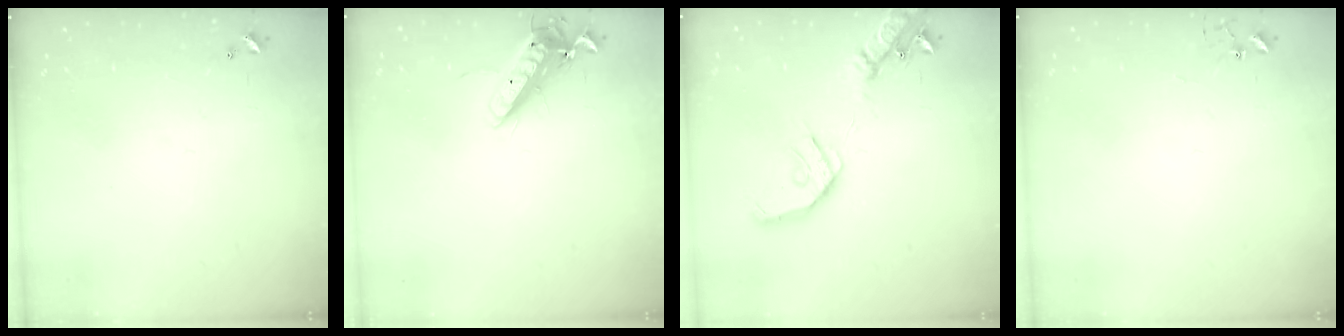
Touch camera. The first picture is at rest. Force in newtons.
{"total": 13.6, "press": 13.4, "slide": 2.0}
{"total": 18.8, "press": 18.6, "slide": 3.0}
{"total": 5.2, "press": 5.2, "slide": 0.4}